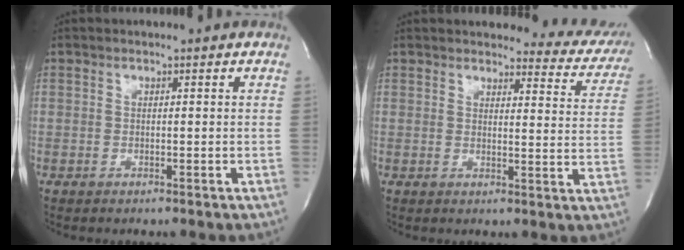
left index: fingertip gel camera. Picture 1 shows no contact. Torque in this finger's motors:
{"motor_torque": [0.73, -0.75, 0.48, 0.05]}